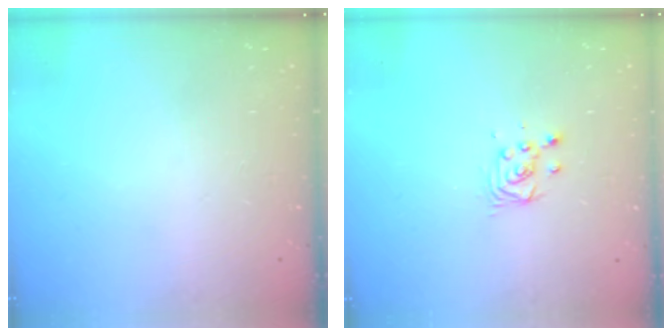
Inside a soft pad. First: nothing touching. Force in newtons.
{"total": 3.4, "press": 3.4, "slide": 0.4}